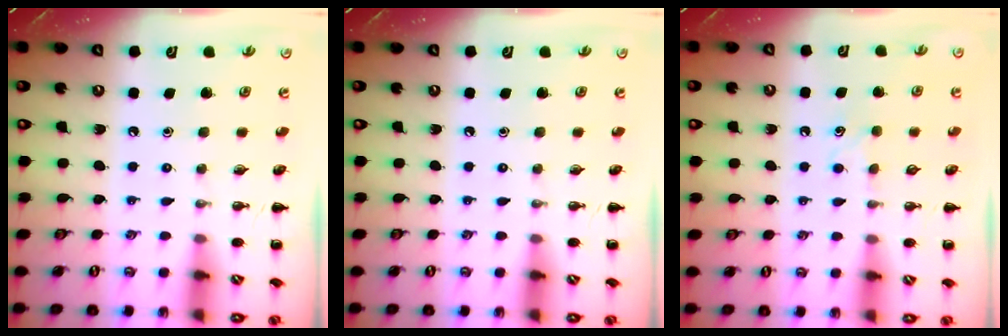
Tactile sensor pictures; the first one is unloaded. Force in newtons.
{"total": 0.0}
{"total": 4.9, "press": 4.7, "slide": 1.4}